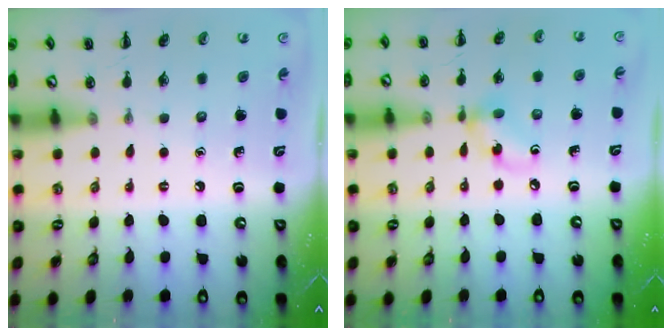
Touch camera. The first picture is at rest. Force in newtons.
{"total": 6.8, "press": 6.7, "slide": 1.0}